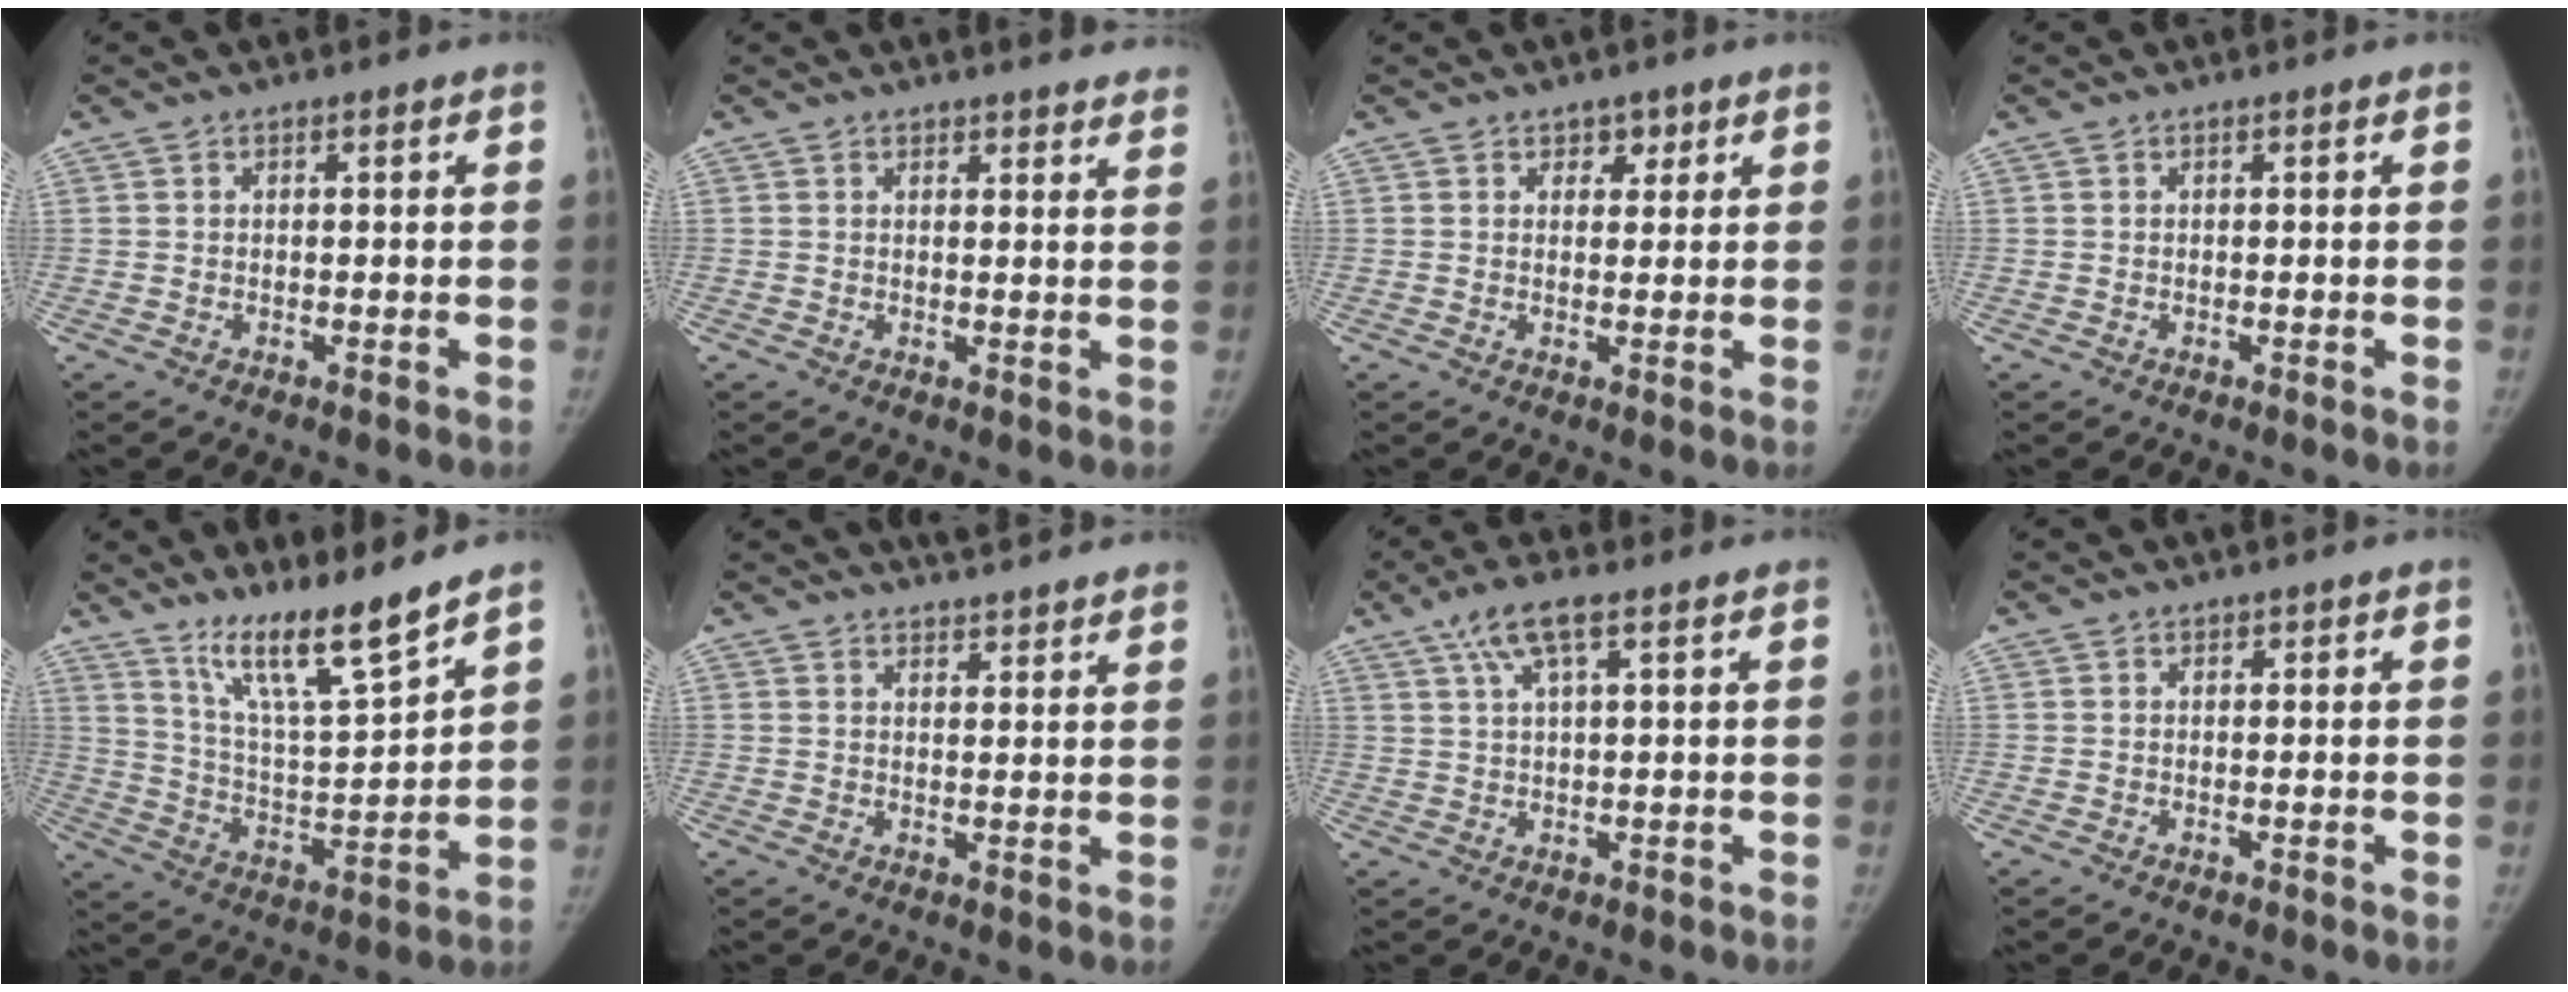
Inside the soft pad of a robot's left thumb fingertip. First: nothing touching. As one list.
[{"total": 8.2, "force": [7.2, 1.8, 3.5], "torque": [-0.015, -0.023, 0.074]}, {"total": 2.8, "force": [1.7, 2.0, 1.1], "torque": [0.009, -0.008, 0.023]}, {"total": 0.0}, {"total": 13.6, "force": [10.8, 0.9, 8.2], "torque": [-0.131, -0.077, 0.201]}, {"total": 8.4, "force": [7.6, 1.4, 3.3], "torque": [-0.035, -0.012, 0.100]}, {"total": 6.3, "force": [3.3, 1.4, 5.1], "torque": [-0.109, 0.006, 0.068]}, {"total": 0.5, "force": [0.3, 0.2, 0.3], "torque": [0.000, 0.000, 0.005]}]